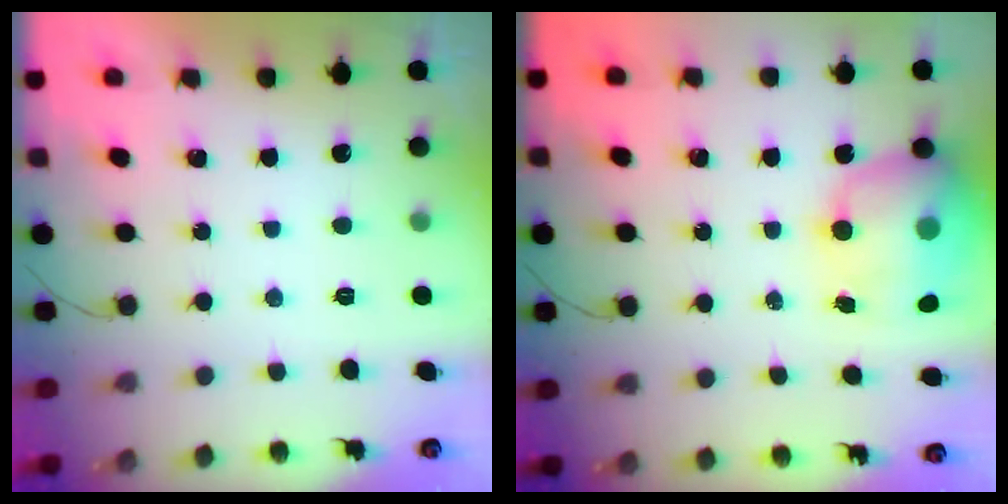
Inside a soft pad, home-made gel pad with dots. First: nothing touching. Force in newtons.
{"total": 15.1, "press": 14.6, "slide": 3.8}